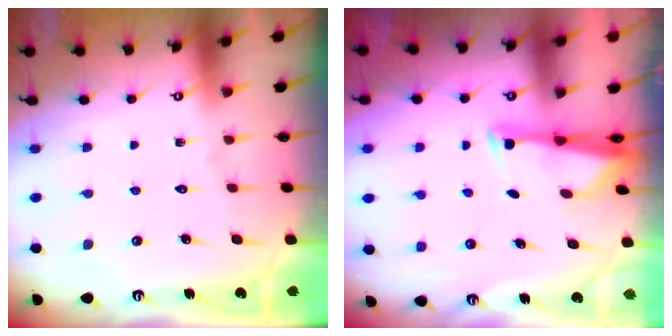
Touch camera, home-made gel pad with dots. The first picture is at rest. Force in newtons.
{"total": 2.9, "press": 2.8, "slide": 0.8}